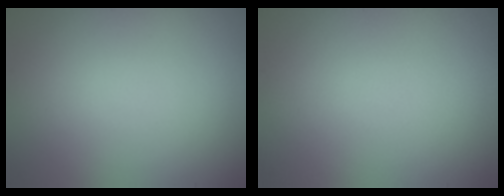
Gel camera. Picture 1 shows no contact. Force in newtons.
{"total": 0.0}